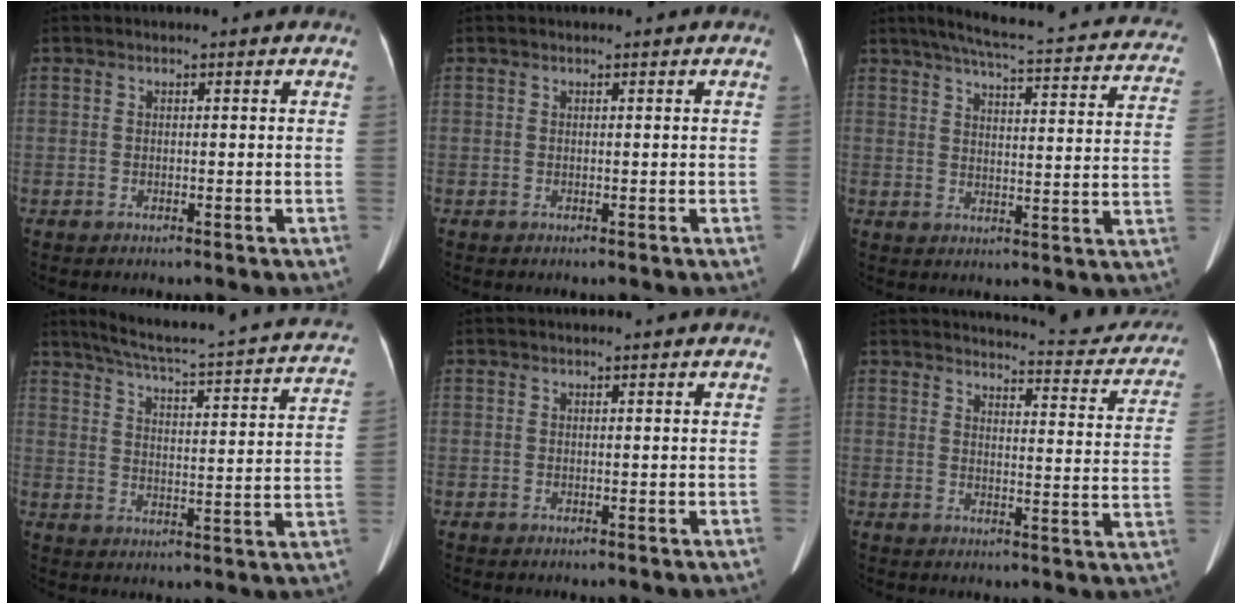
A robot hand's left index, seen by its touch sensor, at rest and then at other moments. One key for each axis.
{"total": 0.0}
{"total": 24.4, "fx": 20.7, "fy": 3.7, "fz": 12.4, "tx": -0.171, "ty": -0.007, "tz": 0.238}
{"total": 25.5, "fx": 22.4, "fy": 2.0, "fz": 12.1, "tx": -0.183, "ty": -0.037, "tz": 0.275}
{"total": 0.6, "fx": 0.6, "fy": -0.1, "fz": 0.3, "tx": -0.005, "ty": 0.011, "tz": 0.014}
{"total": 18.3, "fx": 17.3, "fy": 3.0, "fz": 5.1, "tx": -0.043, "ty": -0.074, "tz": 0.173}